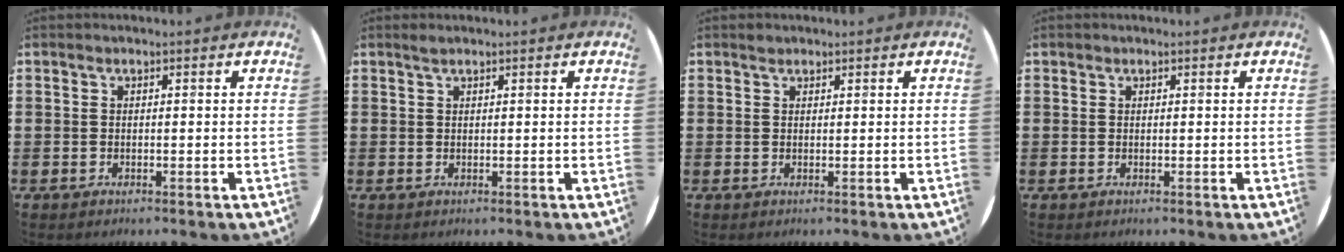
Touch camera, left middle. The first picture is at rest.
{"total": 0.7, "force": [0.6, 0.1, 0.2], "torque": [-0.004, 0.001, 0.011]}
{"total": 0.7, "force": [0.6, 0.3, 0.0], "torque": [0.000, 0.003, 0.012]}
{"total": 0.0}